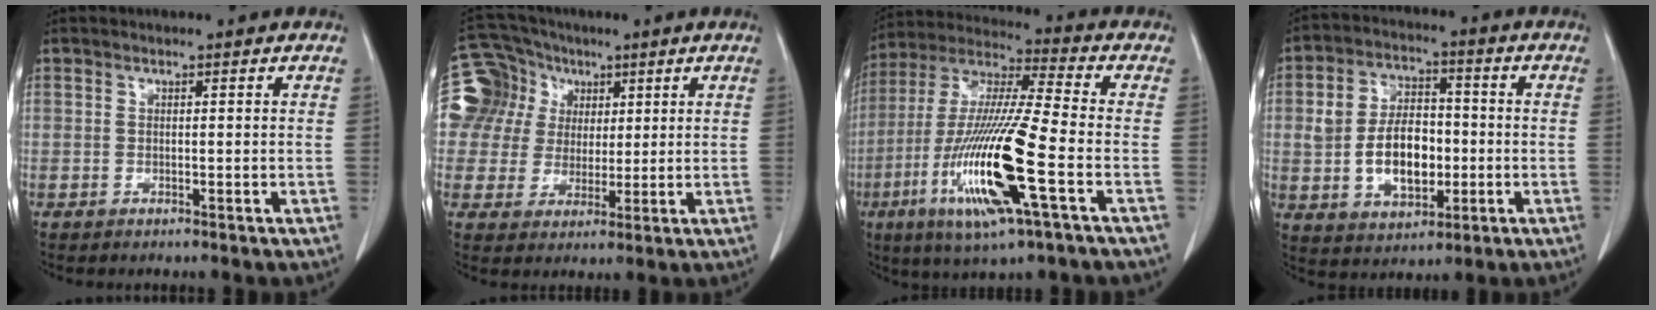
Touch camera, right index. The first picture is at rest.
{"total": 13.3, "force": [3.5, 12.6, 2.3], "torque": [-0.072, 0.061, 0.070]}
{"total": 19.0, "force": [-6.1, 1.0, 17.9], "torque": [-0.379, -0.025, -0.115]}
{"total": 10.9, "force": [-1.3, 6.5, 8.7], "torque": [-0.167, 0.017, -0.014]}